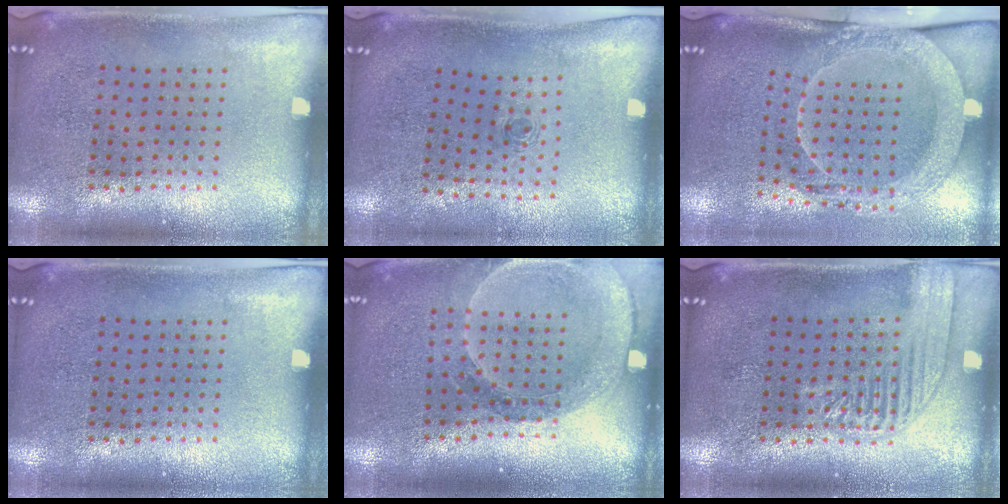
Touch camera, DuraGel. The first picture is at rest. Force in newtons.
{"total": 0.6, "press": 0.3, "slide": 0.5}
{"total": 2.1, "press": 2.0, "slide": 0.5}
{"total": 0.0}
{"total": 1.6, "press": 1.6, "slide": 0.2}
{"total": 2.5, "press": 2.5, "slide": 0.3}